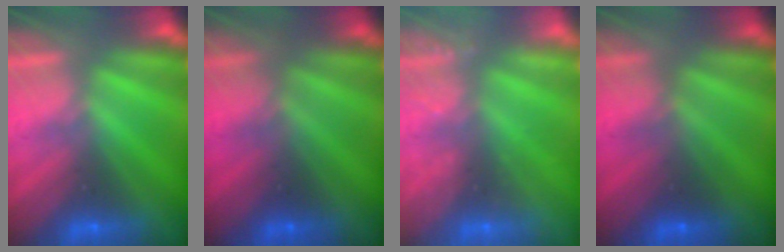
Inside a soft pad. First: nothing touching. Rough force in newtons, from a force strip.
{"total": 1.8}
{"total": 2.4}
{"total": 2.0}